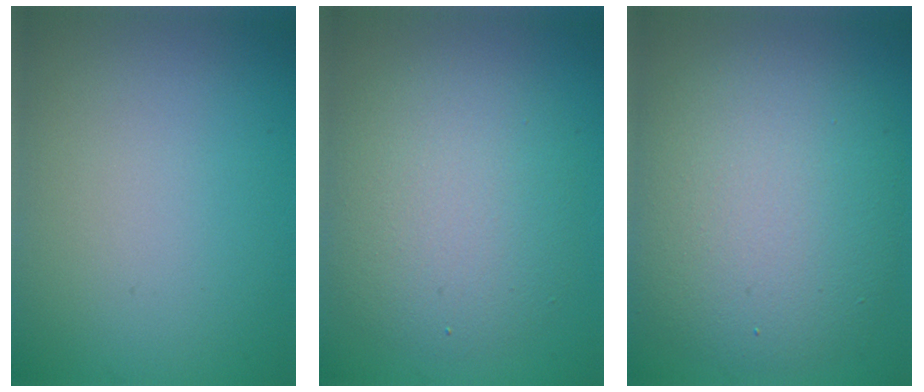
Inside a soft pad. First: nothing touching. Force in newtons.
{"total": 5.6, "press": 5.6, "slide": 0.3}
{"total": 9.0, "press": 9.0, "slide": 0.5}